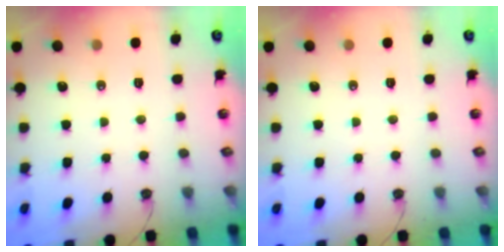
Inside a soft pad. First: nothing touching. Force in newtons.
{"total": 0.0}